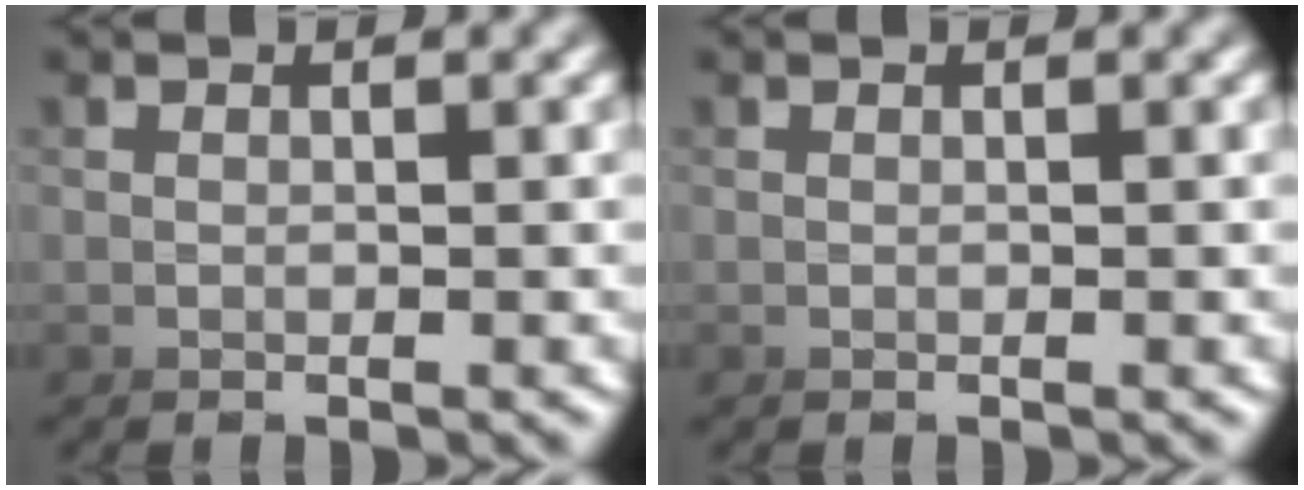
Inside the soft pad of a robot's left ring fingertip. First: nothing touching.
{"total": 0.0}